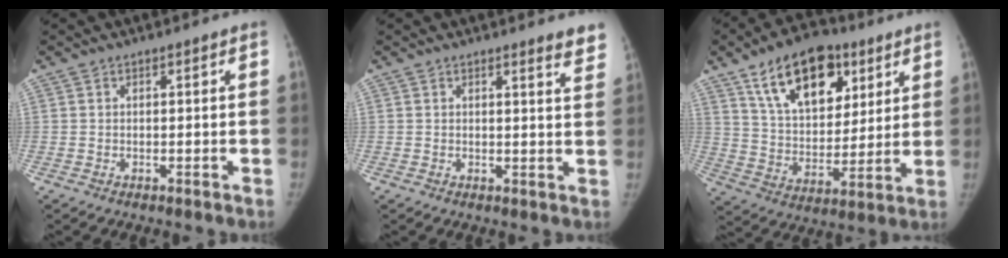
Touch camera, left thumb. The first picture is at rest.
{"total": 4.4, "force": [4.0, 0.6, 1.7], "torque": [-0.006, -0.024, 0.028]}
{"total": 20.2, "force": [10.8, 11.8, 12.3], "torque": [-0.153, -0.031, 0.184]}